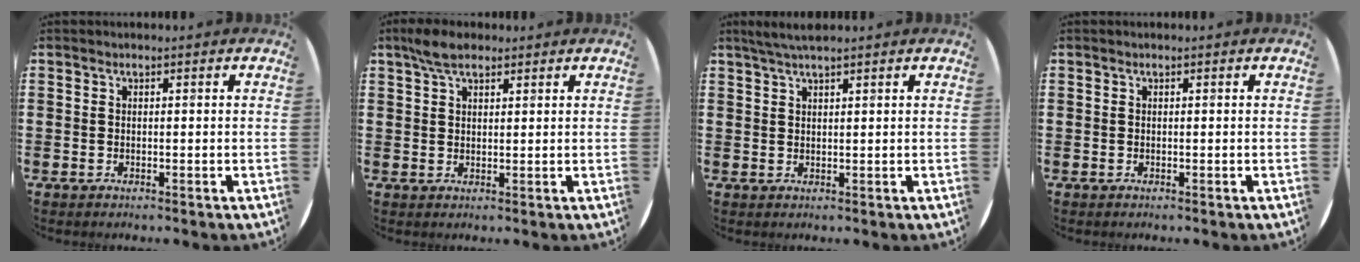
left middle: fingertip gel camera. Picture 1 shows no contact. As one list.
[{"total": 3.8, "force": [2.8, 1.5, 2.0], "torque": [-0.038, 0.005, 0.051]}, {"total": 2.3, "force": [2.0, 0.1, 1.2], "torque": [-0.026, 0.004, 0.036]}, {"total": 0.0}]